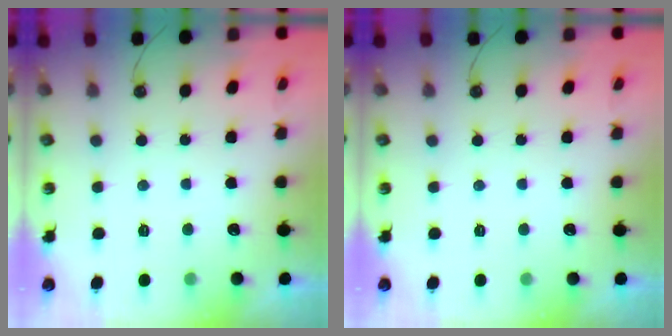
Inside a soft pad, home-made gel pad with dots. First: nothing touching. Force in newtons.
{"total": 0.0}